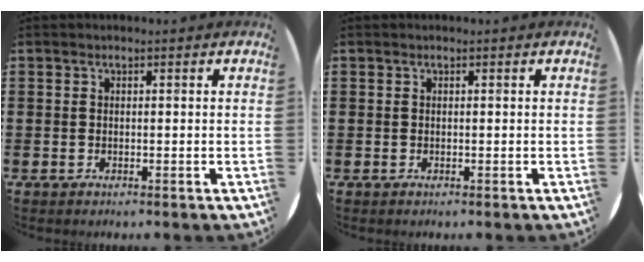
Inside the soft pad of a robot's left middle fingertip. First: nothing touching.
{"total": 0.0}